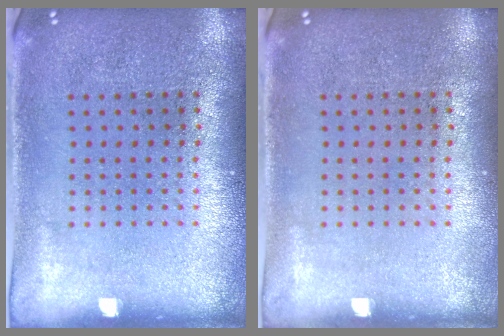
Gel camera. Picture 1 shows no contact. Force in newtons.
{"total": 0.0}